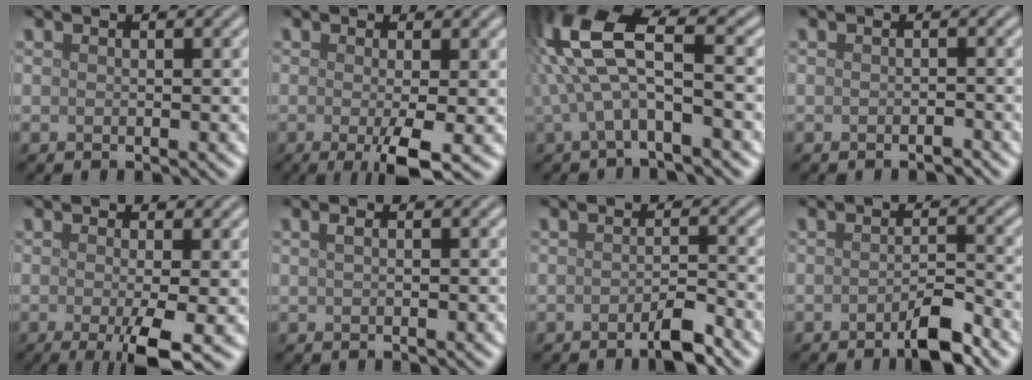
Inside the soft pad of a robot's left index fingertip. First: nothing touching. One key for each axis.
{"total": 4.1, "fx": -1.1, "fy": 0.6, "fz": 3.9, "tx": -0.067, "ty": -0.012, "tz": -0.018}
{"total": 8.0, "fx": 0.2, "fy": 2.8, "fz": 7.5, "tx": -0.162, "ty": 0.021, "tz": -0.006}
{"total": 0.8, "fx": -0.8, "fy": 0.1, "fz": 0.3, "tx": -0.003, "ty": 0.000, "tz": -0.012}
{"total": 5.3, "fx": -1.5, "fy": 1.0, "fz": 5.0, "tx": -0.079, "ty": -0.013, "tz": -0.025}
{"total": 0.7, "fx": 0.1, "fy": 0.2, "fz": 0.6, "tx": -0.011, "ty": 0.005, "tz": 0.002}
{"total": 2.4, "fx": -1.6, "fy": 0.4, "fz": 1.8, "tx": -0.028, "ty": 0.001, "tz": -0.030}
{"total": 3.3, "fx": -2.1, "fy": 0.6, "fz": 2.5, "tx": -0.039, "ty": 0.002, "tz": -0.039}